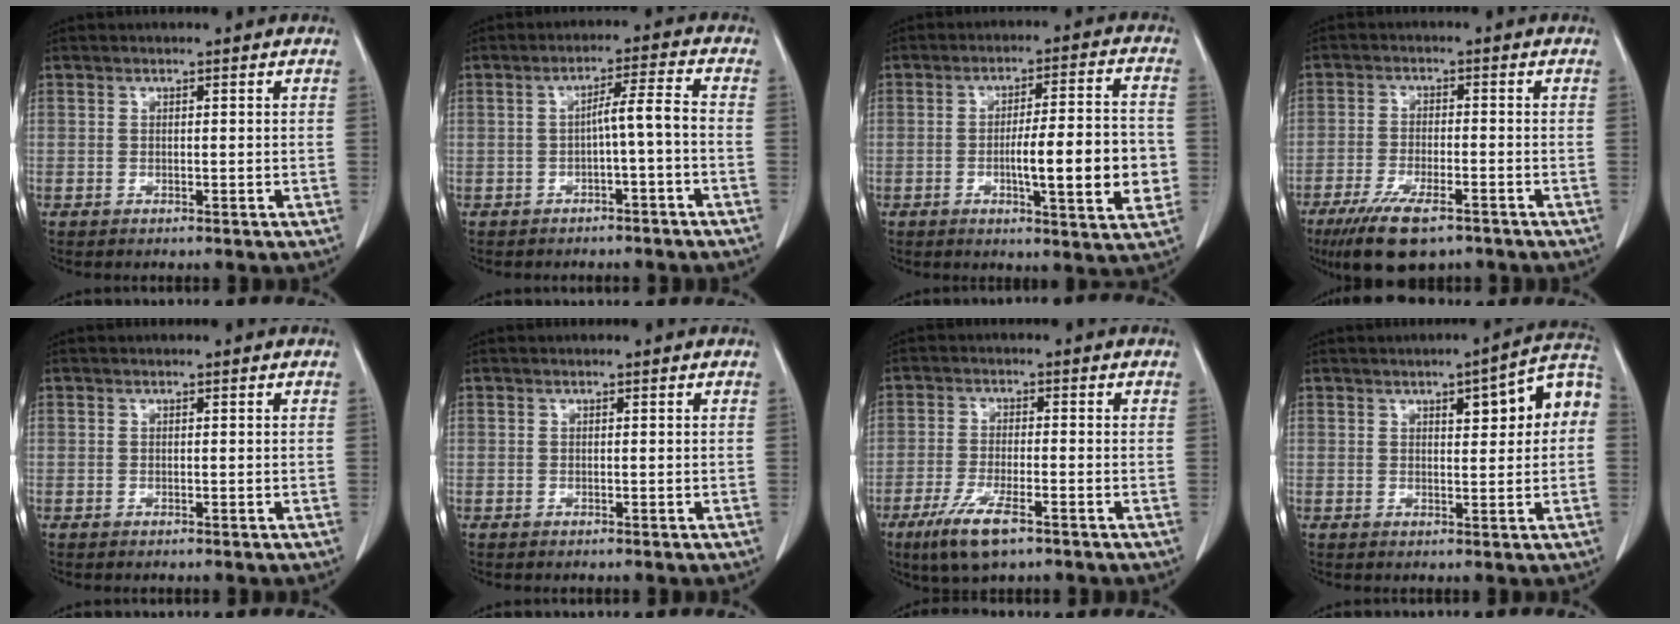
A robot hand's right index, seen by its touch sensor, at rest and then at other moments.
{"total": 4.3, "force": [-1.4, -0.2, 4.1], "torque": [-0.063, 0.017, -0.020]}
{"total": 12.9, "force": [-2.5, 1.7, 12.5], "torque": [-0.183, 0.005, -0.036]}
{"total": 9.7, "force": [-6.6, 2.6, 6.6], "torque": [-0.117, -0.017, -0.106]}
{"total": 0.0}
{"total": 0.0}
{"total": 7.5, "force": [-4.5, 1.4, 5.8], "torque": [-0.118, -0.016, -0.078]}
{"total": 8.4, "force": [1.9, 2.0, 8.0], "torque": [-0.105, 0.029, 0.022]}